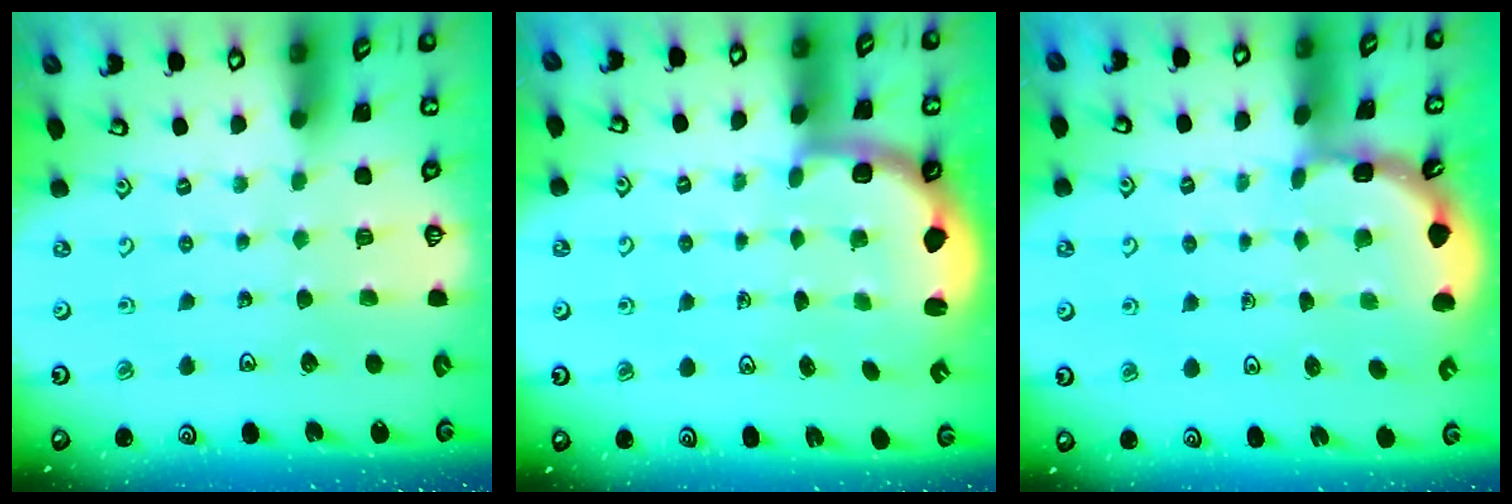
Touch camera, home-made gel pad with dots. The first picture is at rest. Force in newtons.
{"total": 3.0, "press": 2.8, "slide": 1.1}
{"total": 2.3, "press": 2.3, "slide": 0.1}